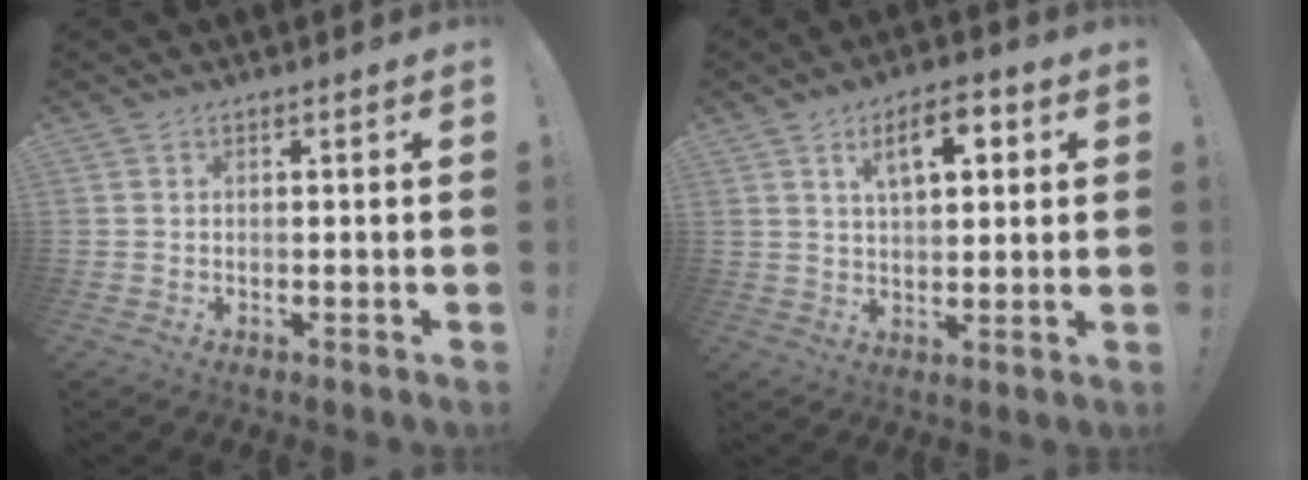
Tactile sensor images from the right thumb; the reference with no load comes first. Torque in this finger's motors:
{"motor_torque": [-0.42, 0.84, 0.17, 0.18, 0.15]}